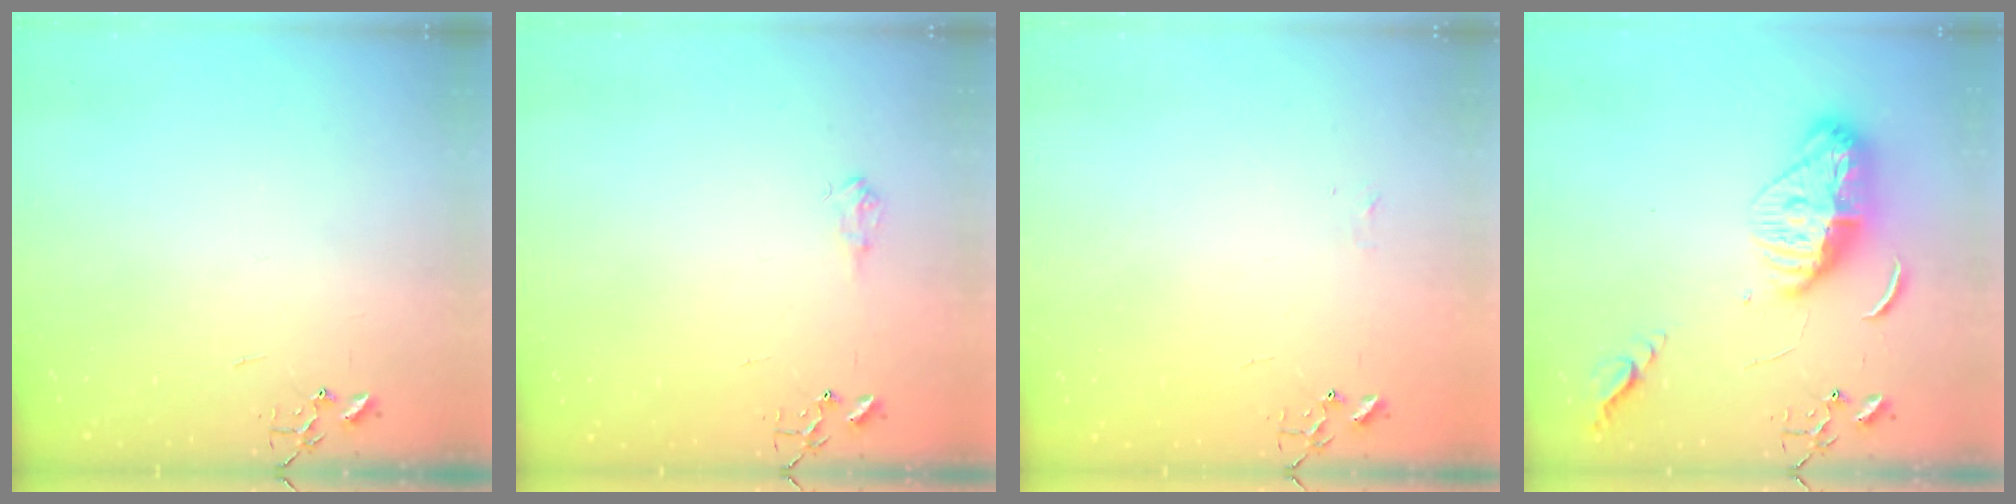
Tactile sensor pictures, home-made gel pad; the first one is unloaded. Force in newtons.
{"total": 6.2, "press": 6.1, "slide": 0.8}
{"total": 3.8, "press": 3.8, "slide": 0.6}
{"total": 13.7, "press": 13.7, "slide": 1.4}